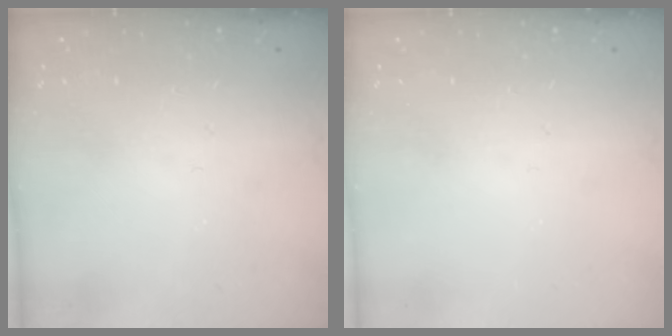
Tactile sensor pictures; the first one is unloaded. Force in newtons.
{"total": 0.0}